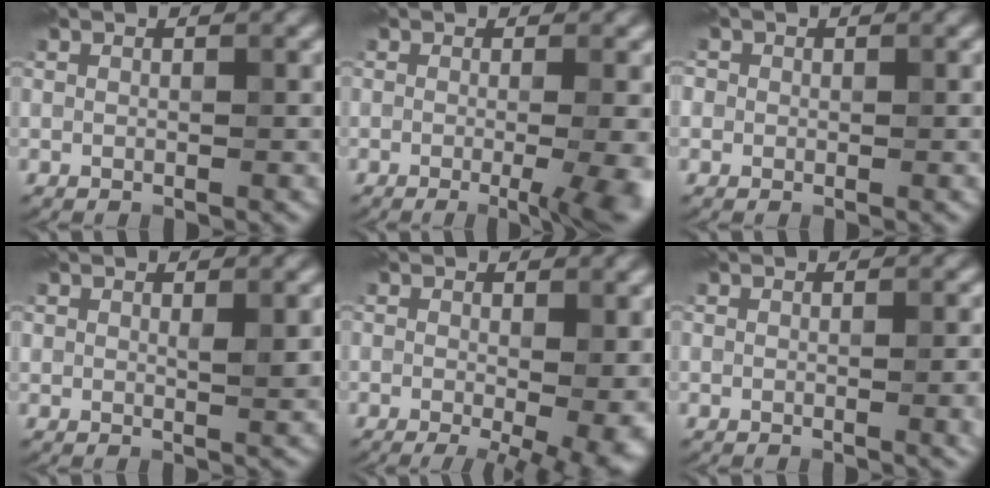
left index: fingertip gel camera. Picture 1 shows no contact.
{"total": 6.5, "force": [-1.2, 2.4, 6.0], "torque": [-0.049, -0.004, -0.013]}
{"total": 1.0, "force": [0.2, 1.0, 0.0], "torque": [0.011, -0.004, -0.002]}
{"total": 1.3, "force": [0.7, 0.3, 1.0], "torque": [-0.015, -0.003, 0.013]}
{"total": 6.8, "force": [-1.5, 2.4, 6.2], "torque": [-0.055, -0.011, -0.013]}
{"total": 2.4, "force": [-0.3, 0.8, 2.3], "torque": [-0.022, -0.002, -0.005]}